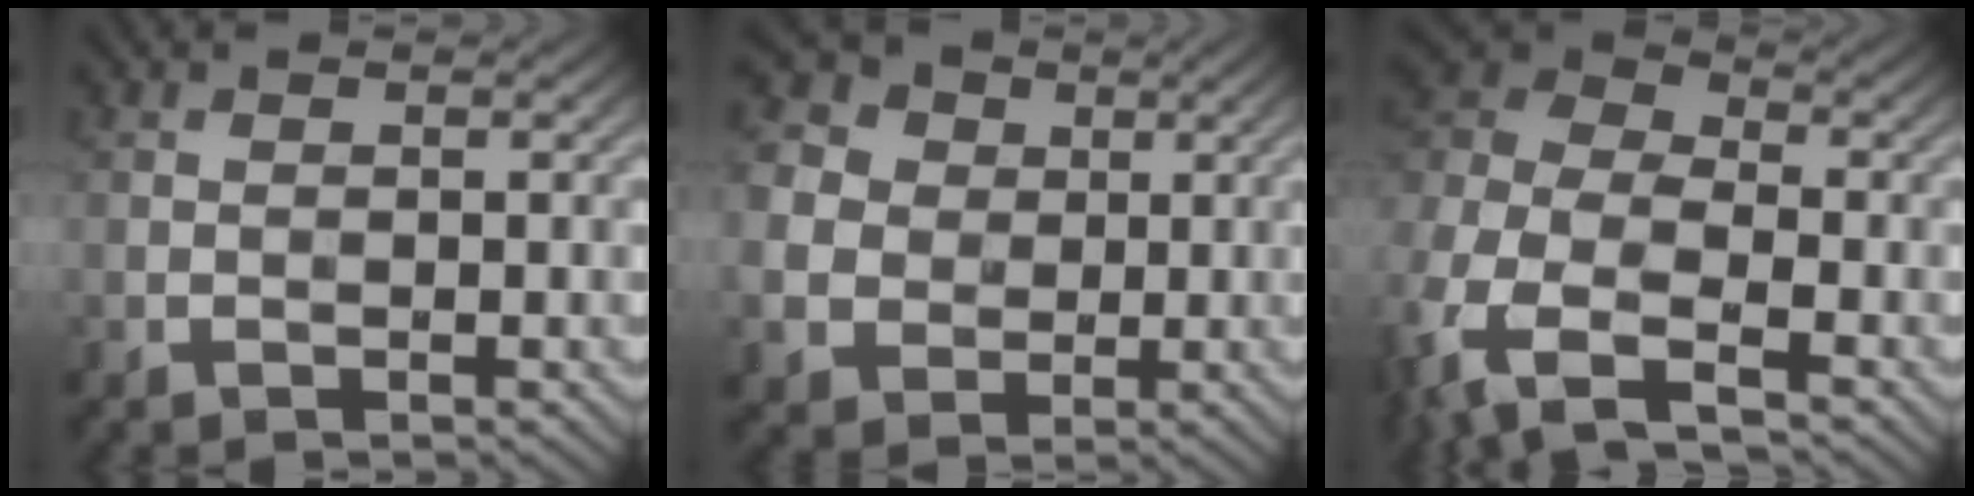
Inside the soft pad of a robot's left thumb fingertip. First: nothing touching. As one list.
[{"total": 9.5, "force": [0.9, 8.5, 4.0], "torque": [-0.156, 0.005, 0.005]}, {"total": 12.3, "force": [-5.0, 7.2, 8.7], "torque": [-0.228, -0.007, -0.113]}]